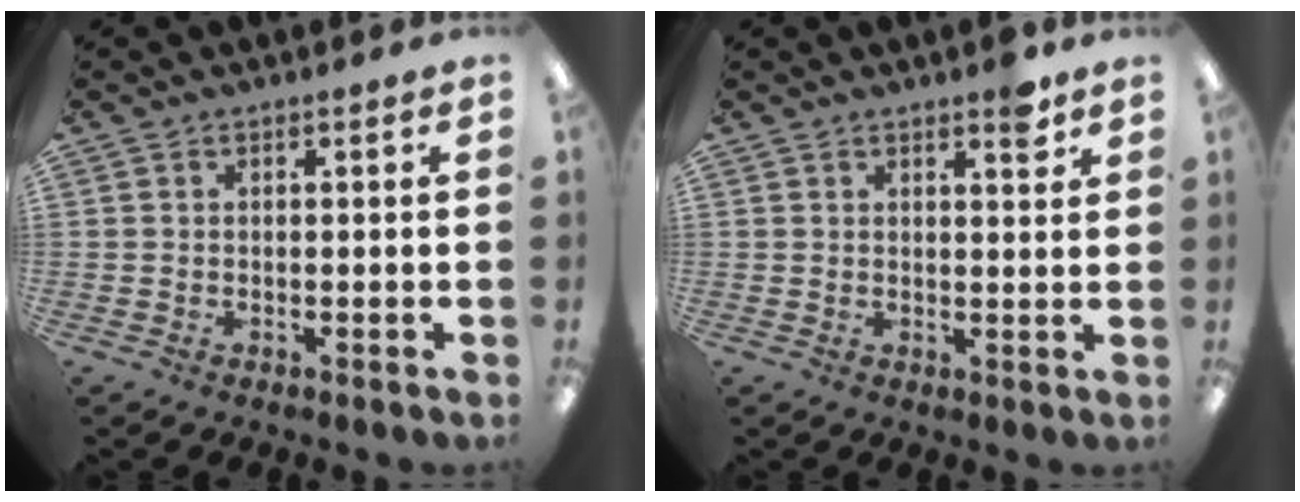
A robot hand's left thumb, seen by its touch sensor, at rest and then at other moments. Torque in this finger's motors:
{"motor_torque": [0.29, -0.26, 0.17, -0.26, 0.00]}